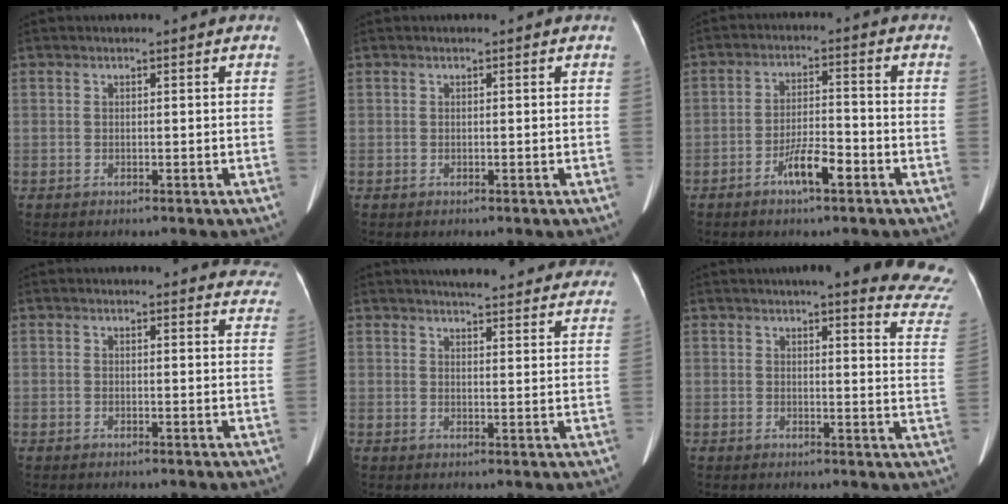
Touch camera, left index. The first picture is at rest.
{"total": 0.0}
{"total": 5.5, "force": [-3.4, 1.0, 4.3], "torque": [-0.085, 0.000, -0.059]}
{"total": 11.3, "force": [10.7, 3.1, 2.1], "torque": [0.018, -0.012, 0.084]}
{"total": 21.6, "force": [19.7, 4.3, 7.7], "torque": [-0.093, -0.014, 0.222]}
{"total": 17.9, "force": [16.3, 2.2, 7.1], "torque": [-0.060, -0.058, 0.157]}